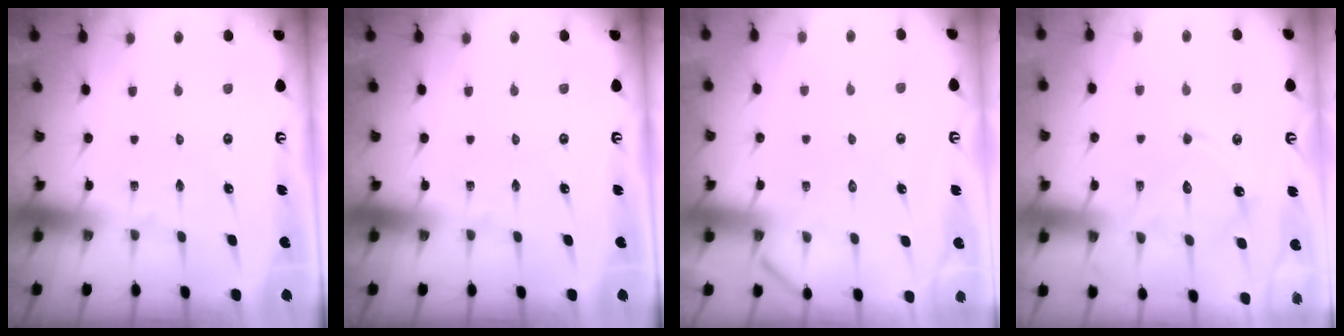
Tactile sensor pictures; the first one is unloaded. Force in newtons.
{"total": 0.0}
{"total": 5.0, "press": 4.9, "slide": 0.7}
{"total": 13.2, "press": 13.2, "slide": 1.1}